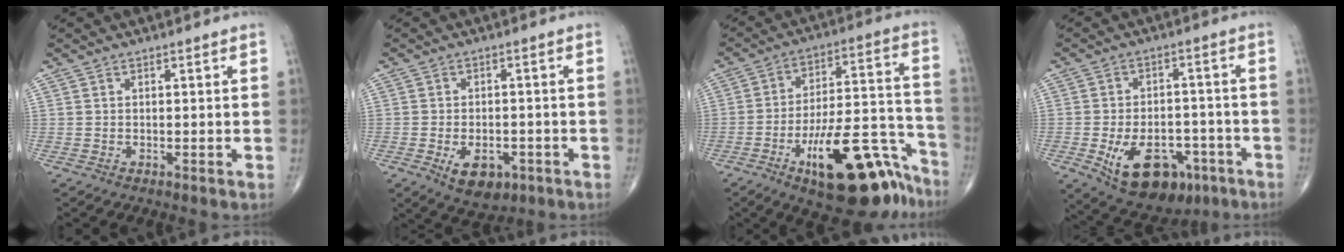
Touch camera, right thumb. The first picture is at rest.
{"total": 7.4, "force": [-3.0, 4.5, 5.1], "torque": [-0.067, 0.007, -0.034]}
{"total": 22.6, "force": [-13.4, 8.2, 16.3], "torque": [-0.188, 0.099, -0.200]}
{"total": 15.3, "force": [-6.6, 9.2, 10.3], "torque": [-0.135, 0.025, -0.086]}